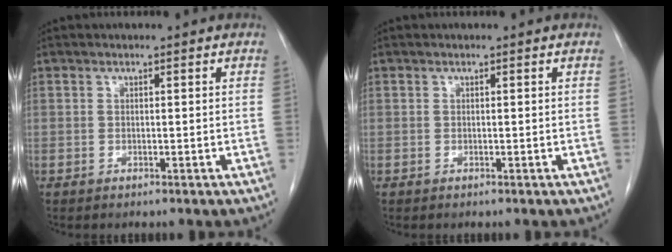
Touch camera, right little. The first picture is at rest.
{"total": 0.0}